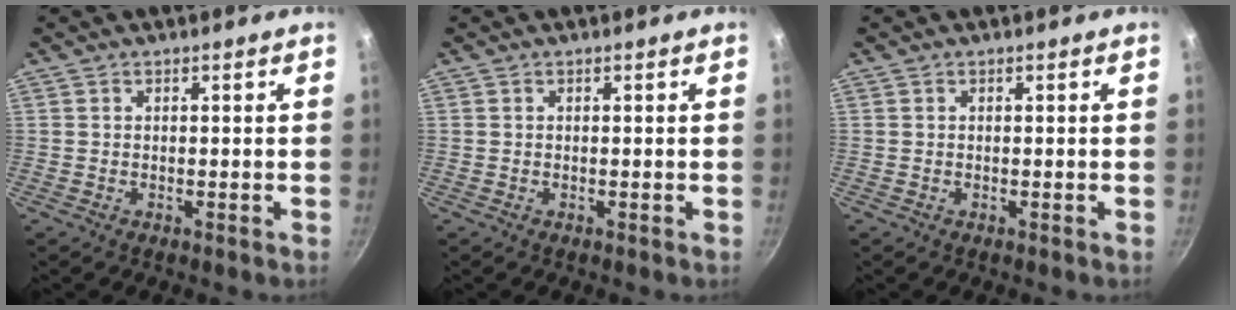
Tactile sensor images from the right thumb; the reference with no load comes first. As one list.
[{"total": 0.0}, {"total": 0.0}]